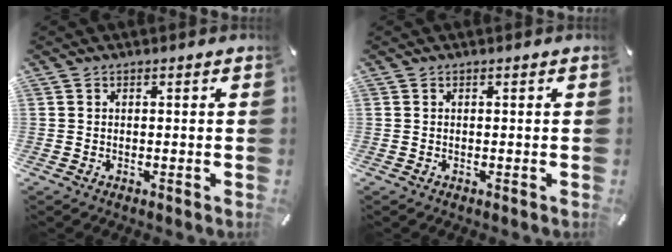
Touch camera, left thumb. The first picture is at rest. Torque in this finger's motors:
{"motor_torque": [-0.04, 0.04, -0.01, 0.00, 0.00]}